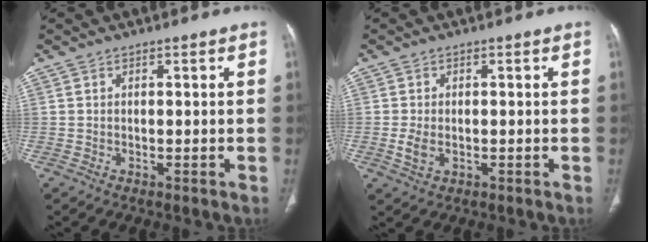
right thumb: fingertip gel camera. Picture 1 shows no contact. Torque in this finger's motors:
{"motor_torque": [-0.41, 0.05, 0.19, 0.43, 0.14]}